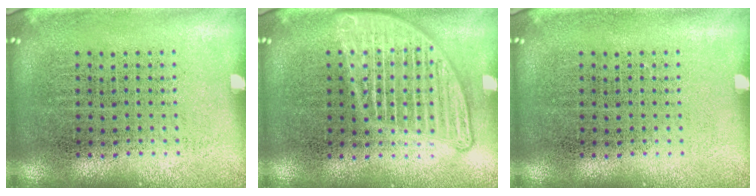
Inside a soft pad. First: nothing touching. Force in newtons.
{"total": 3.0, "press": 3.0, "slide": 0.3}
{"total": 0.0}